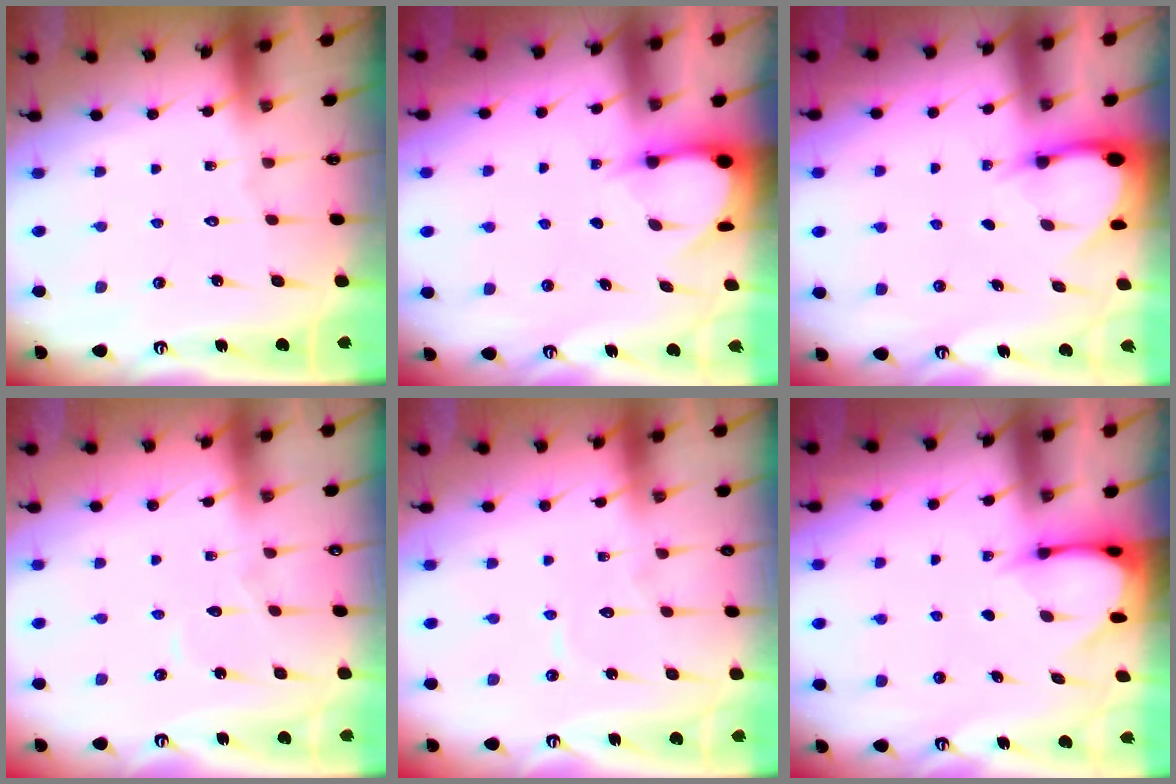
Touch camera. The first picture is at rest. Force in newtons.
{"total": 3.3, "press": 3.3, "slide": 0.4}
{"total": 3.5, "press": 3.5, "slide": 0.2}
{"total": 3.9, "press": 3.9, "slide": 0.4}
{"total": 3.8, "press": 3.8, "slide": 0.3}
{"total": 3.4, "press": 3.4, "slide": 0.4}